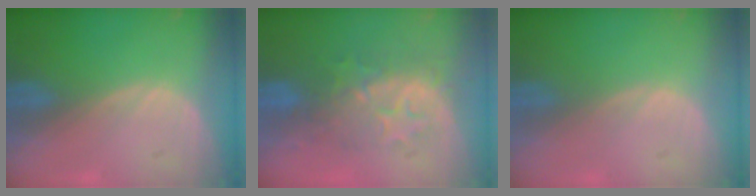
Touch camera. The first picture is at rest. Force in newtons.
{"total": 8.3, "press": 7.9, "slide": 2.5}
{"total": 0.0}